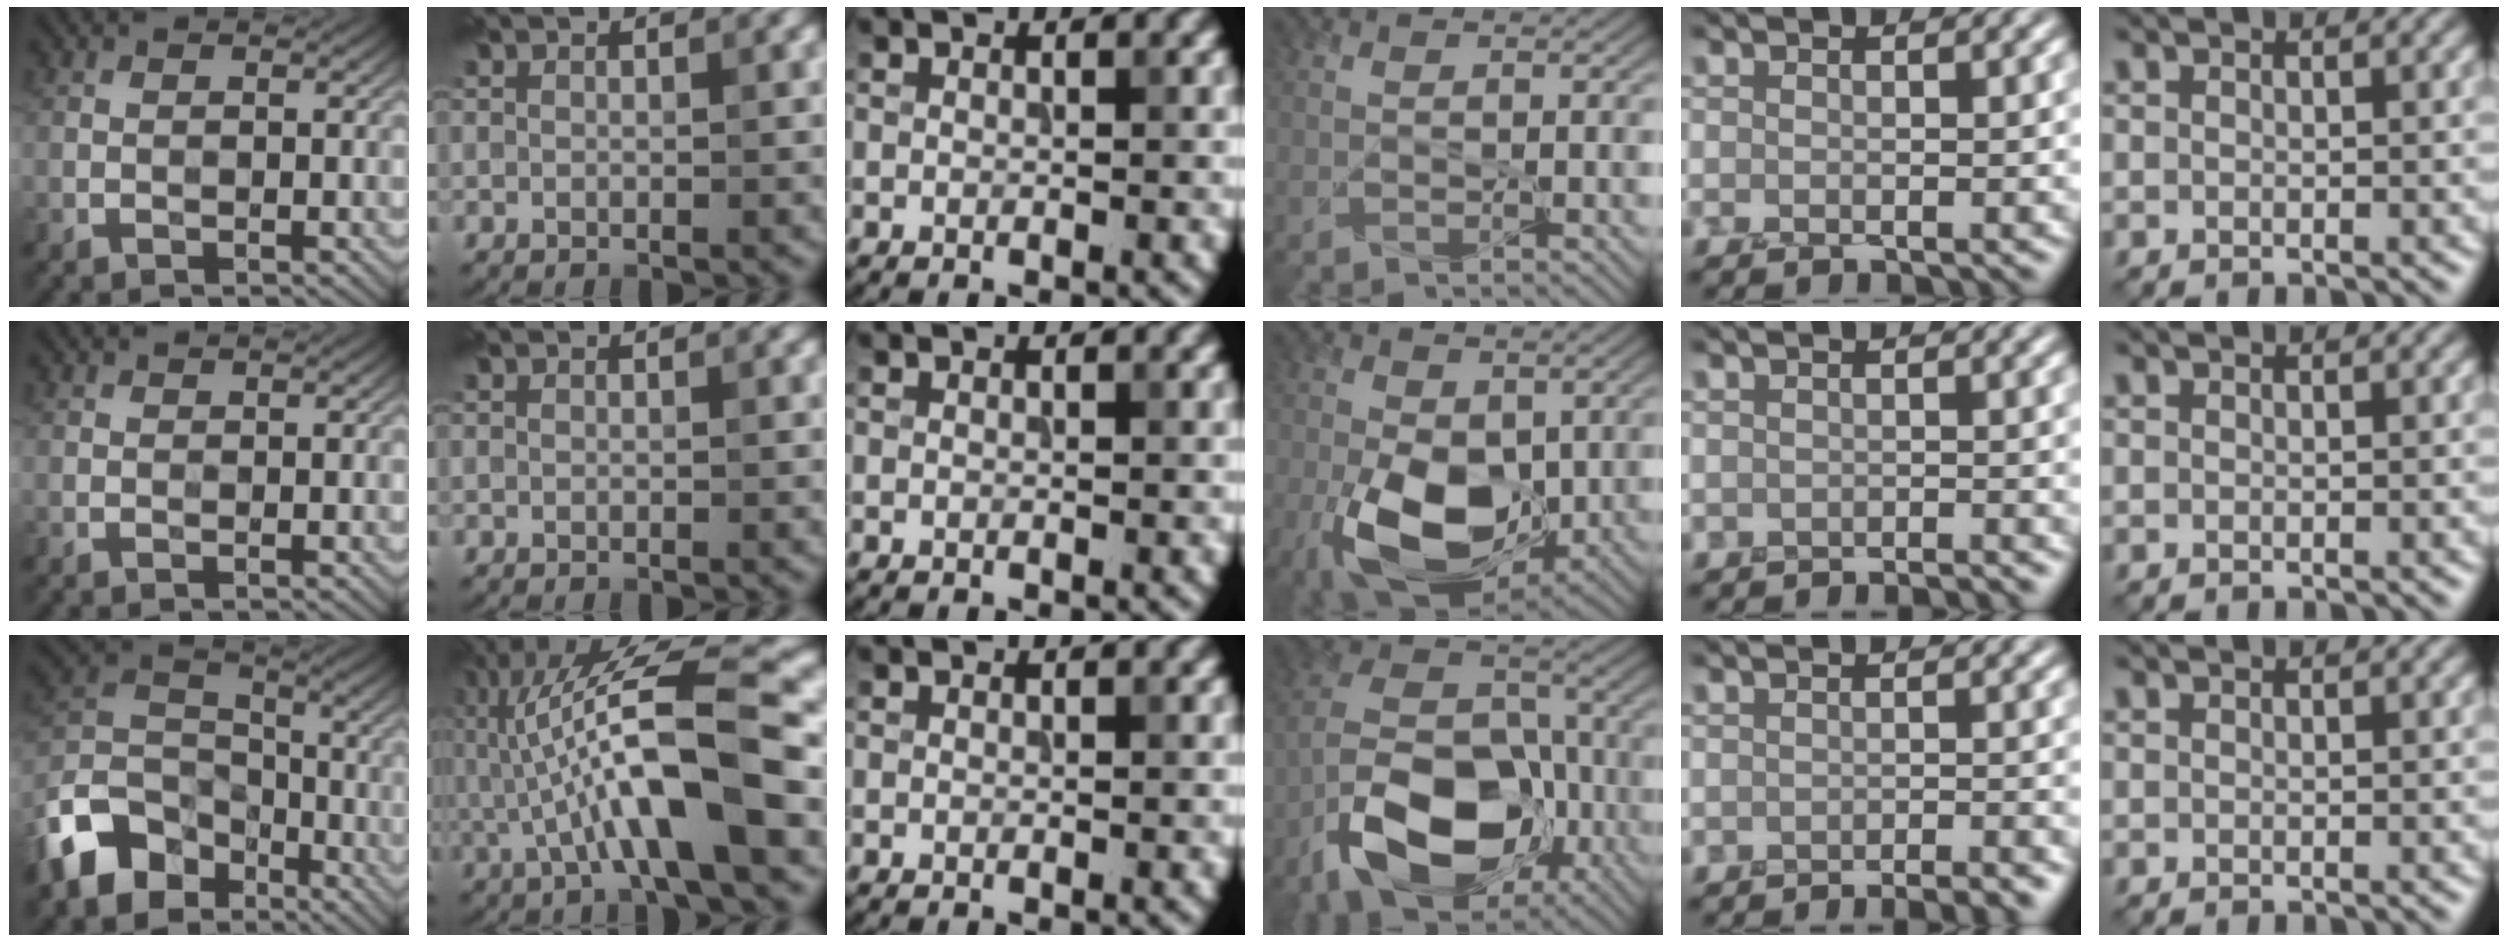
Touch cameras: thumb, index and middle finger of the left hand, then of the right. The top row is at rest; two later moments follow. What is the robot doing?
{"motion": "peel", "object": "bandage"}